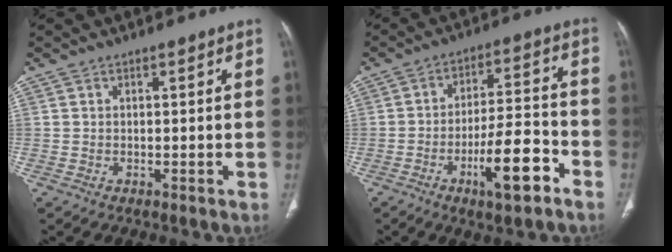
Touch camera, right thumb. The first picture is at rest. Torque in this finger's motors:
{"motor_torque": [2.02, 0.94, 1.04, -1.19, 0.31]}